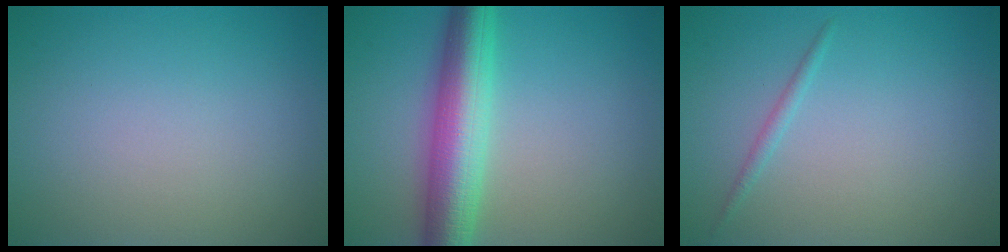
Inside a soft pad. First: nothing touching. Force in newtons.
{"total": 7.1, "press": 7.1, "slide": 0.1}
{"total": 0.9, "press": 0.9, "slide": 0.1}